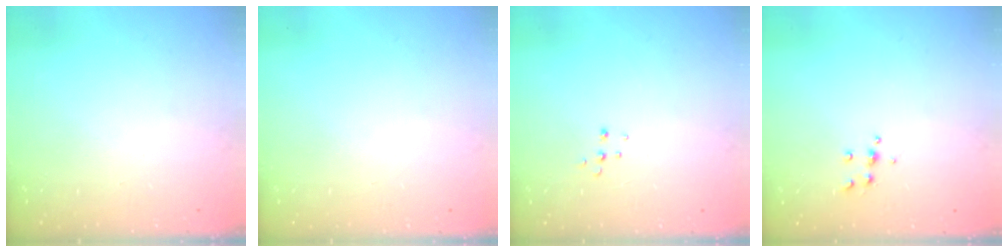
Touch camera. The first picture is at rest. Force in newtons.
{"total": 0.0}
{"total": 5.1, "press": 5.0, "slide": 0.4}
{"total": 5.0, "press": 5.0, "slide": 0.6}